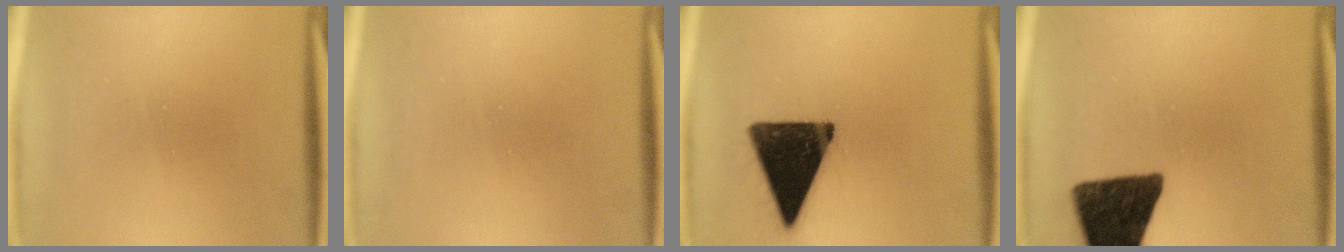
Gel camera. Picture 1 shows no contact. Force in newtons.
{"total": 1.9}
{"total": 16.1}
{"total": 15.5}